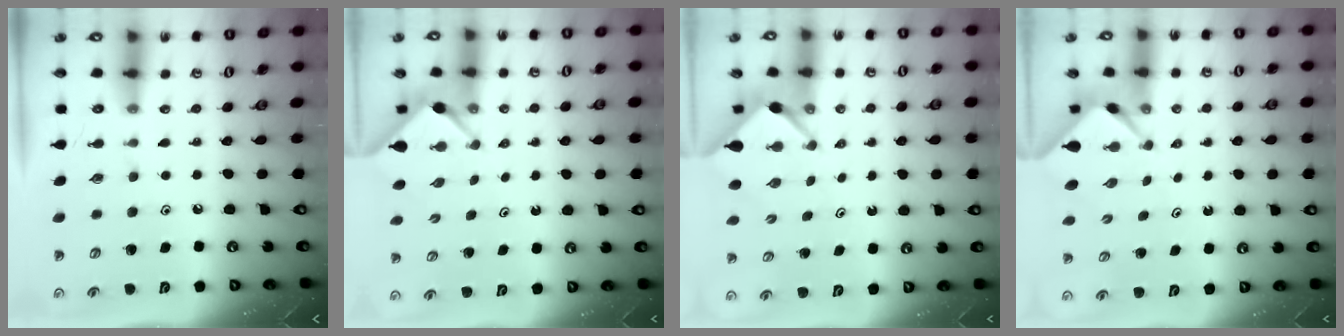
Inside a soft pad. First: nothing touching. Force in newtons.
{"total": 2.9, "press": 2.9, "slide": 0.4}
{"total": 2.5, "press": 2.5, "slide": 0.2}
{"total": 2.2, "press": 2.2, "slide": 0.3}